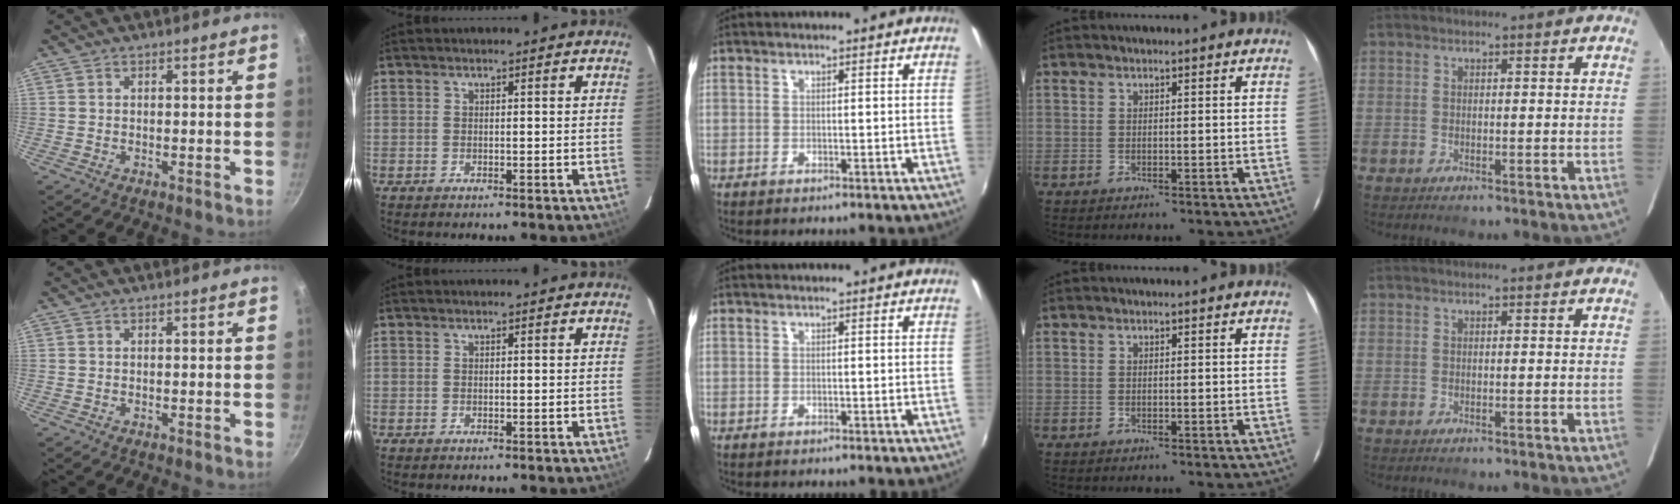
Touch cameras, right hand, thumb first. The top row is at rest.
{}